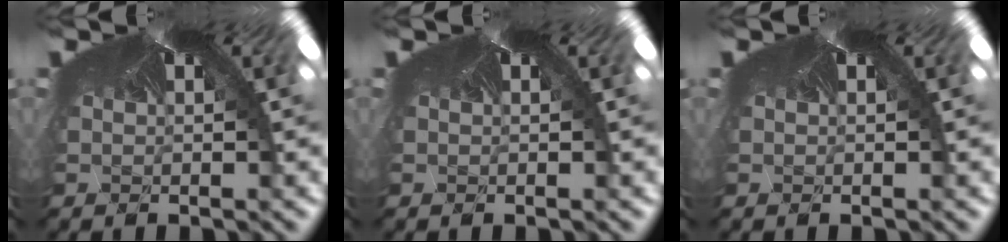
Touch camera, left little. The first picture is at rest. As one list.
[{"total": 0.0}, {"total": 0.0}]